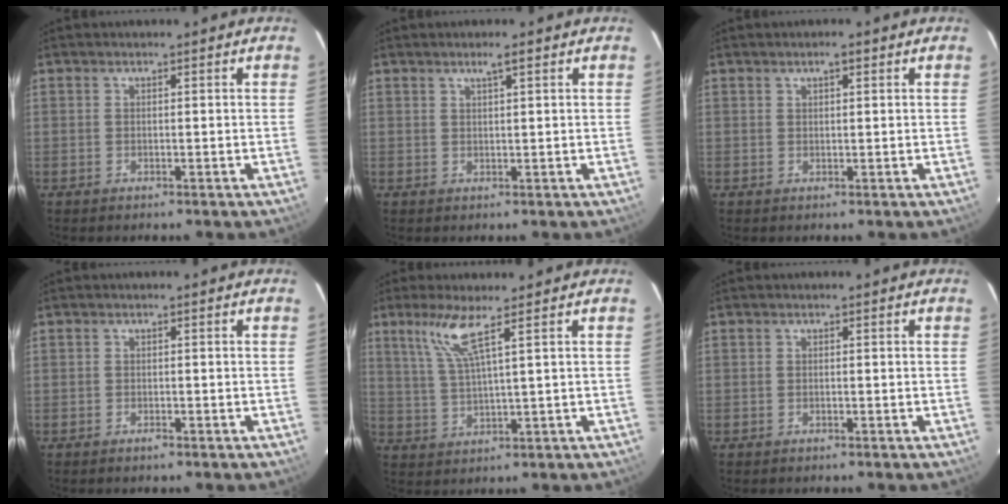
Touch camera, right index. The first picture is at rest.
{"total": 1.8, "force": [1.1, 0.1, 1.4], "torque": [-0.027, 0.005, 0.020]}
{"total": 1.5, "force": [0.8, 0.6, 1.1], "torque": [-0.018, 0.007, 0.012]}
{"total": 0.9, "force": [-0.7, 0.4, 0.4], "torque": [-0.009, -0.001, -0.014]}
{"total": 6.2, "force": [3.6, -0.4, 5.0], "torque": [-0.103, -0.004, 0.079]}
{"total": 0.0}